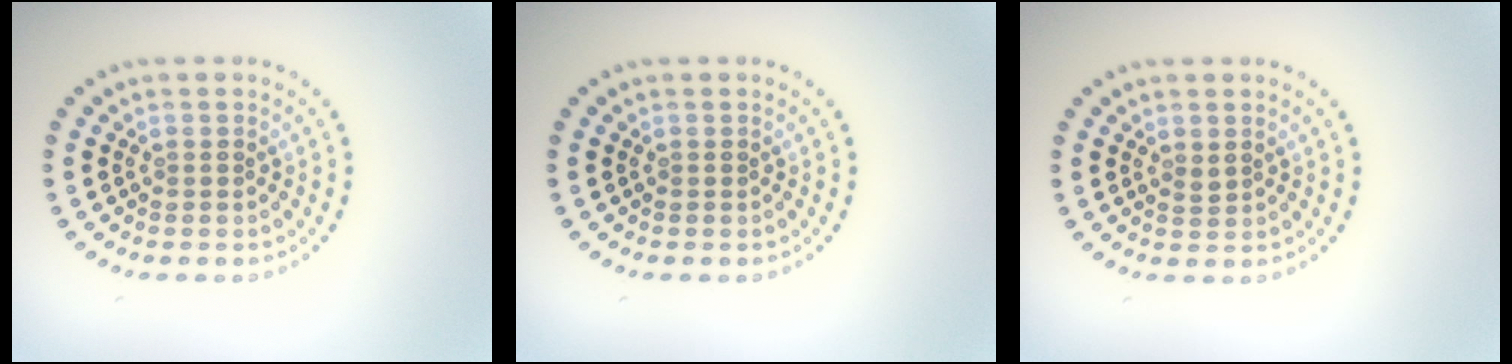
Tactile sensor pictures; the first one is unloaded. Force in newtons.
{"total": 0.0}
{"total": 0.6, "press": 0.6, "slide": 0.2}